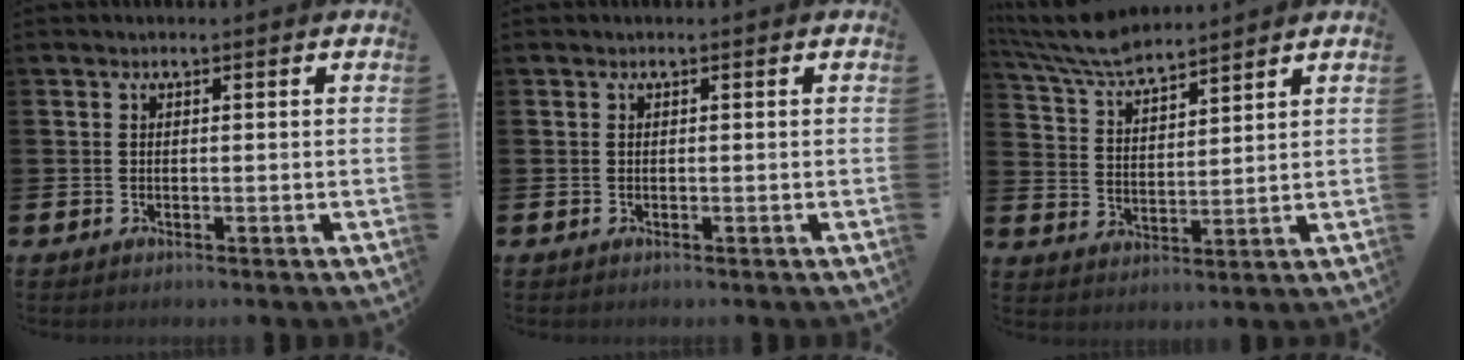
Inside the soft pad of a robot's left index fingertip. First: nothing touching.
{"total": 0.0}
{"total": 6.7, "force": [6.4, 1.0, 1.8], "torque": [-0.062, -0.033, 0.116]}